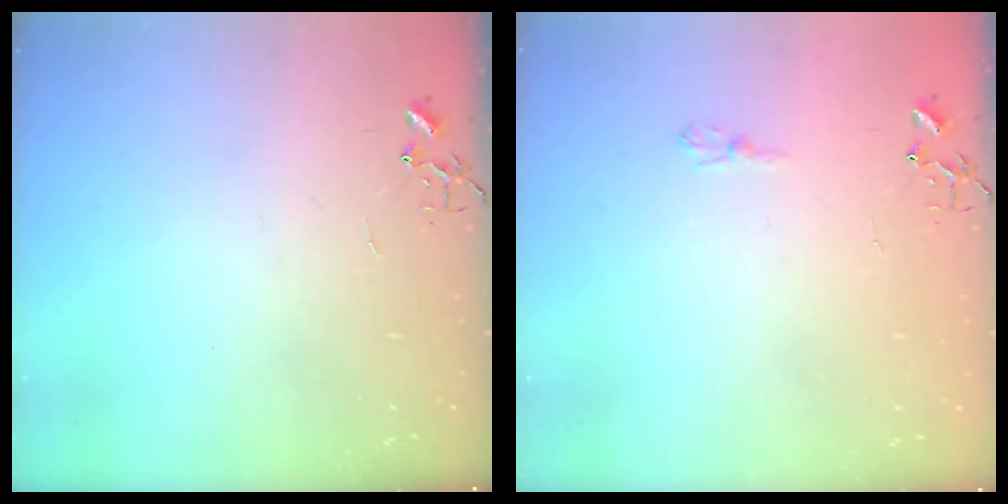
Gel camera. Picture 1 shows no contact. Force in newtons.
{"total": 4.8, "press": 4.8, "slide": 0.5}